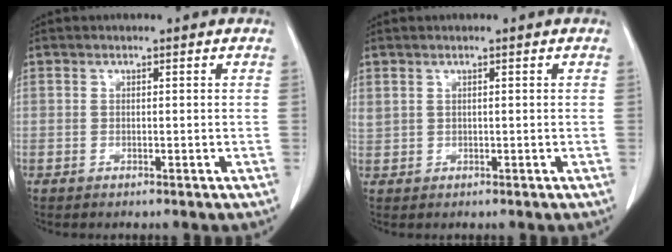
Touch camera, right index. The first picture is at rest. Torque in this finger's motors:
{"motor_torque": [0.78, 0.24, 0.20, 0.11]}